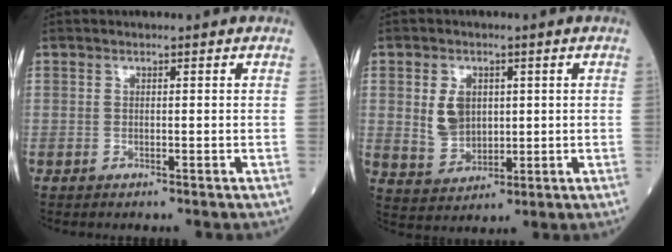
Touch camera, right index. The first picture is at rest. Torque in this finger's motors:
{"motor_torque": [0.90, 0.22, 0.14, 0.03]}